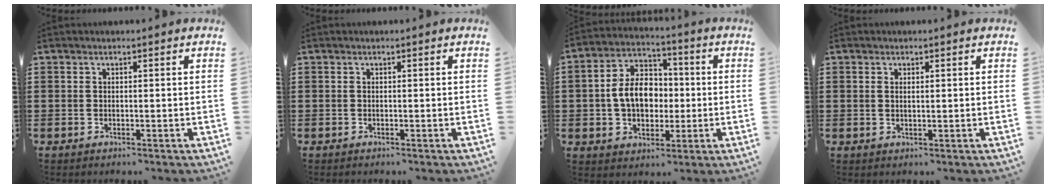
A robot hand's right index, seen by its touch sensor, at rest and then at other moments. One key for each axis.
{"total": 0.0}
{"total": 8.8, "fx": -0.5, "fy": 6.3, "fz": 6.0, "tx": -0.135, "ty": 0.011, "tz": -0.015}
{"total": 0.6, "fx": 0.3, "fy": 0.2, "fz": 0.5, "tx": -0.012, "ty": 0.002, "tz": 0.005}